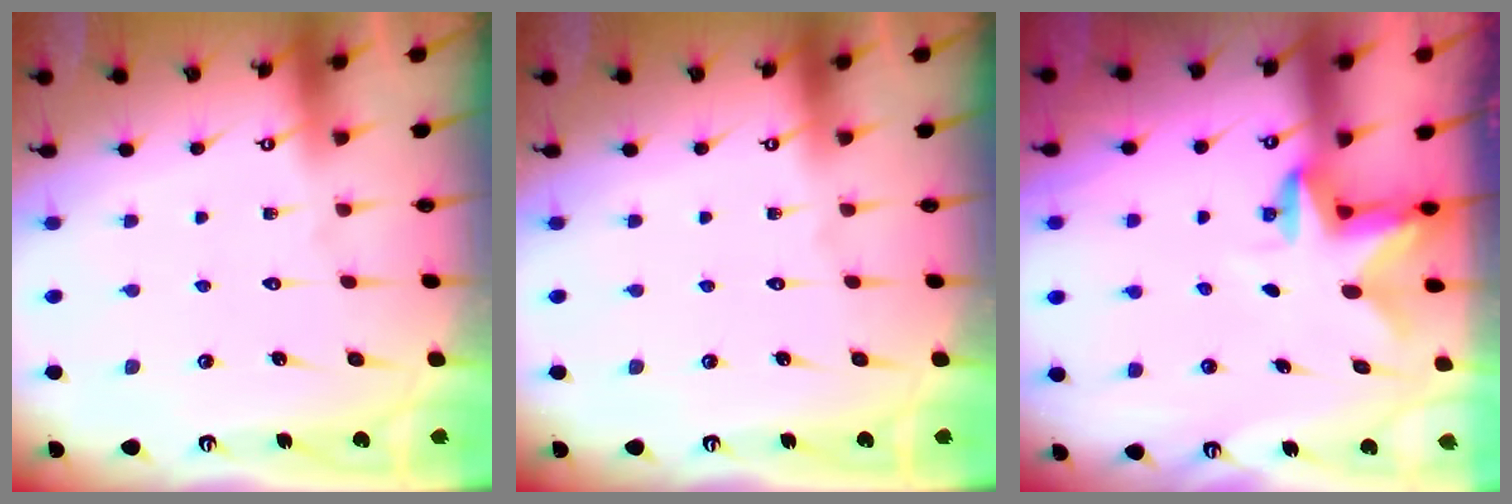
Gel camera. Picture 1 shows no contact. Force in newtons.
{"total": 0.0}
{"total": 2.6, "press": 2.6, "slide": 0.4}